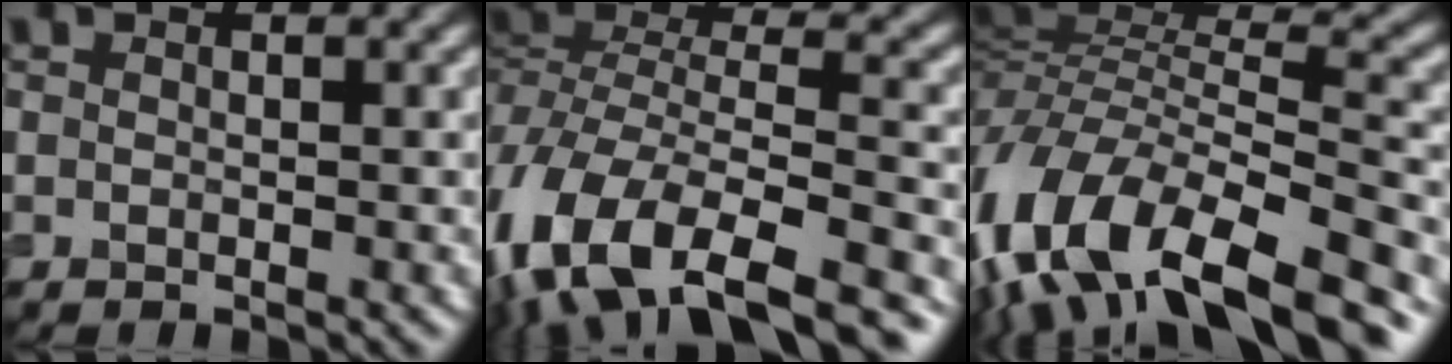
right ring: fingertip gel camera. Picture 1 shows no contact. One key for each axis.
{"total": 15.3, "fx": -9.5, "fy": 6.7, "fz": 10.0, "tx": -0.213, "ty": -0.010, "tz": -0.140}
{"total": 15.5, "fx": -8.3, "fy": 7.1, "fz": 11.1, "tx": -0.239, "ty": -0.003, "tz": -0.138}